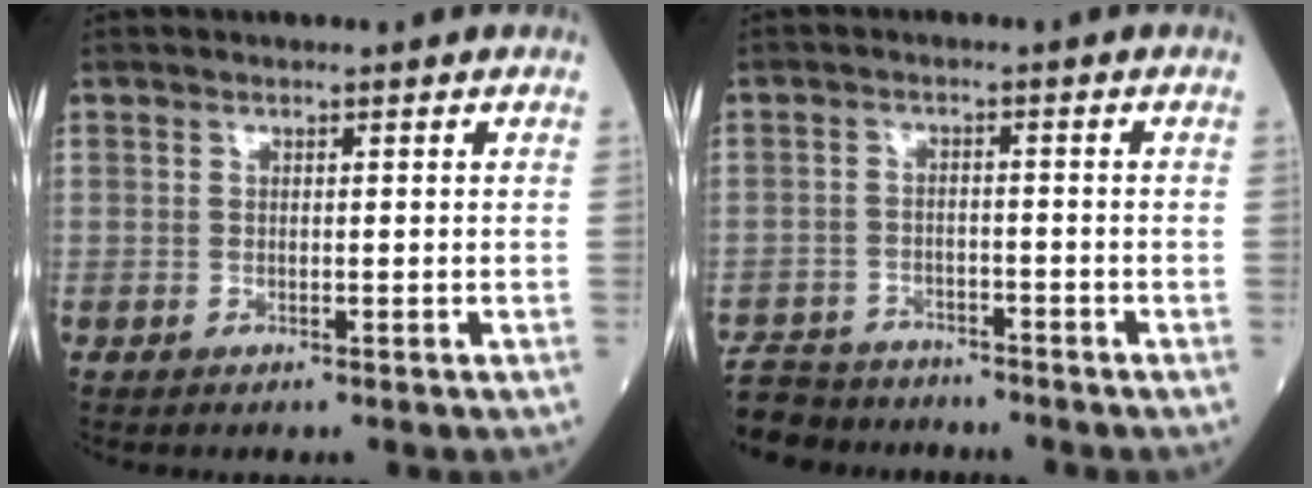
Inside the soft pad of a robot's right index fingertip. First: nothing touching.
{"total": 9.2, "force": [-8.3, 3.8, 1.3], "torque": [-0.030, 0.004, -0.133]}